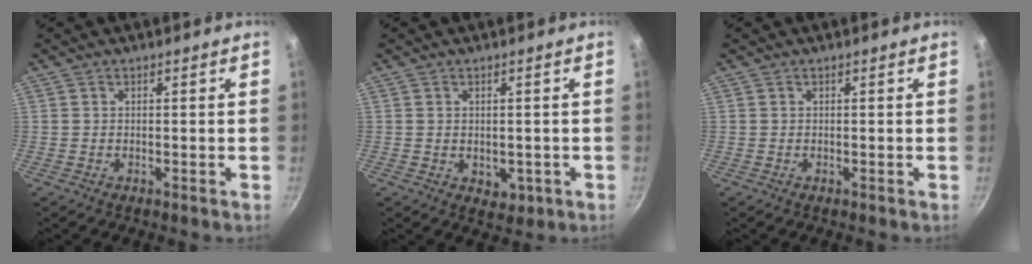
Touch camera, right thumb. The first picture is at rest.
{"total": 3.2, "force": [-0.5, 2.4, 2.1], "torque": [-0.023, -0.005, -0.001]}
{"total": 0.0}